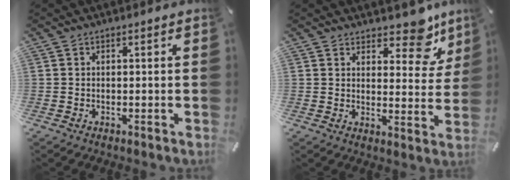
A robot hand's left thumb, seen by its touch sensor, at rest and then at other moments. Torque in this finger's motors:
{"motor_torque": [0.32, -0.11, 0.11, -0.04, 0.01]}